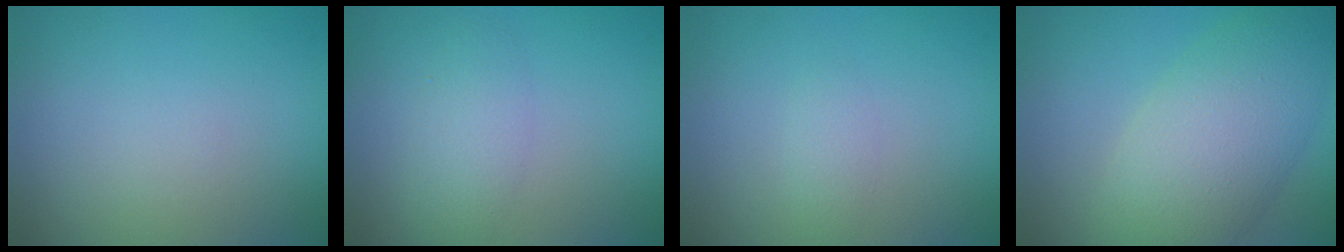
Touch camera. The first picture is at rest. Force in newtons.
{"total": 2.3, "press": 2.3, "slide": 0.1}
{"total": 0.8, "press": 0.8, "slide": 0.1}
{"total": 7.7, "press": 7.7, "slide": 0.5}